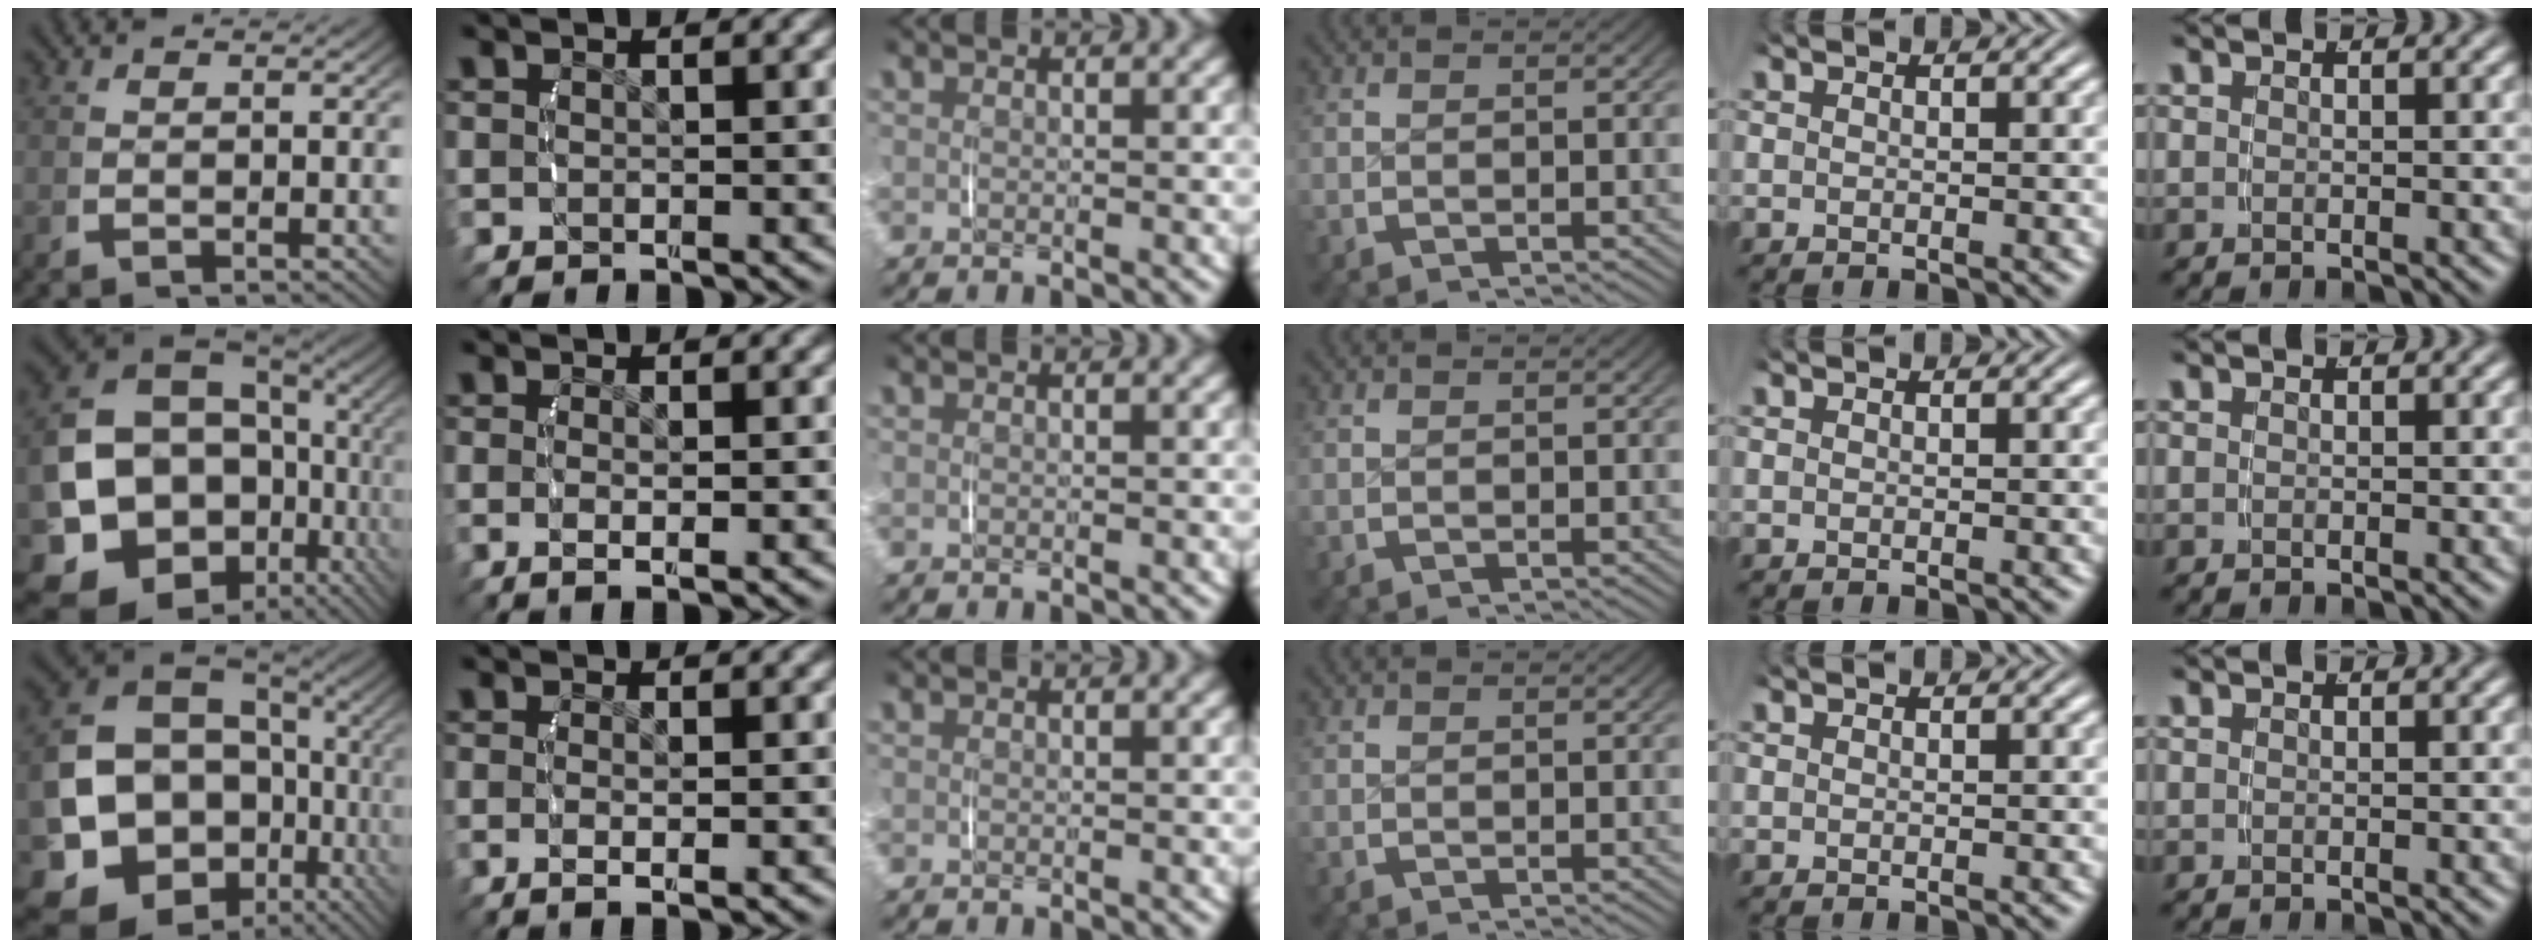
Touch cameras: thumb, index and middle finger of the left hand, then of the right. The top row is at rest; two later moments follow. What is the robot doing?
{"motion": "lift_and_place", "object": "napkin"}